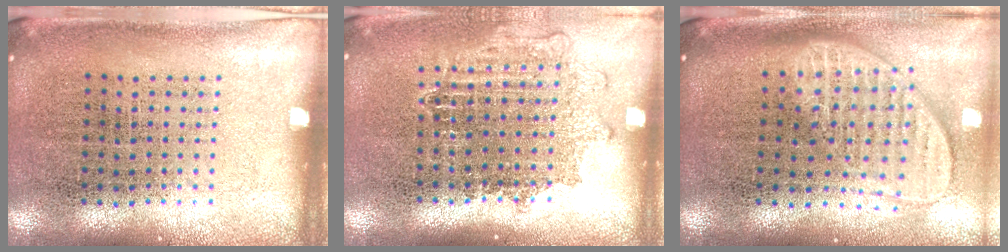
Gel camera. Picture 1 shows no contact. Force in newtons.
{"total": 1.2, "press": 1.1, "slide": 0.6}
{"total": 2.1, "press": 1.6, "slide": 1.4}